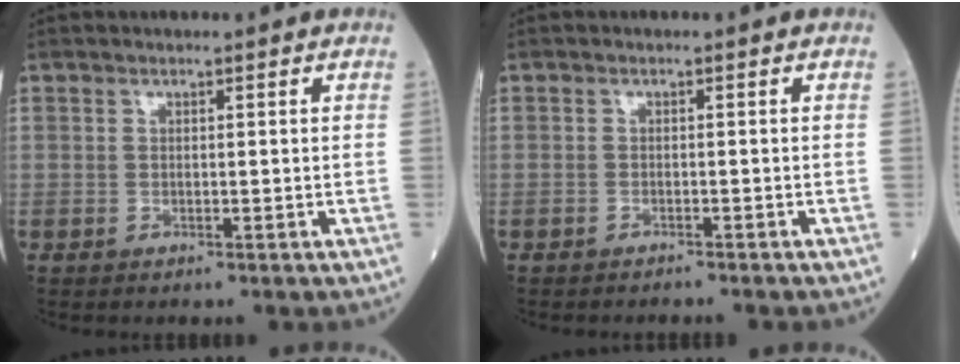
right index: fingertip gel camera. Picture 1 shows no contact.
{"total": 1.7, "force": [-1.6, -0.1, 0.4], "torque": [-0.006, -0.001, -0.021]}